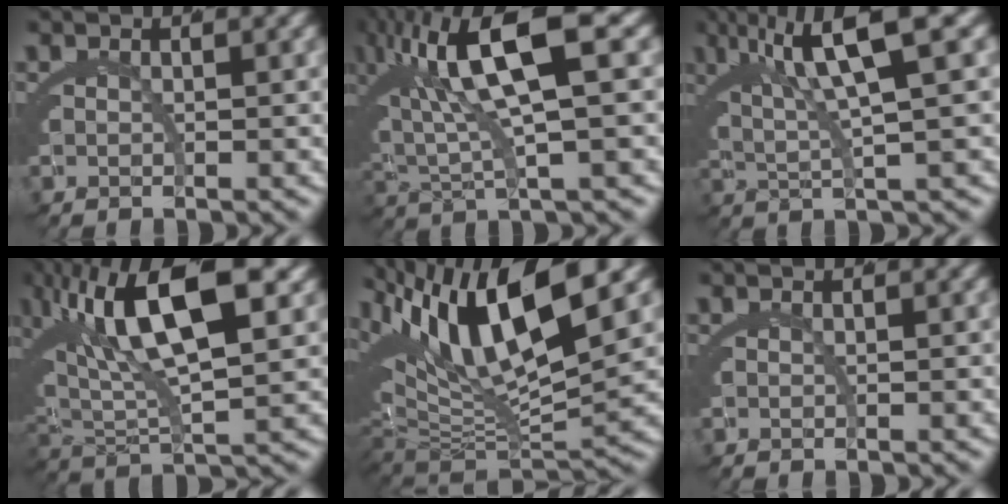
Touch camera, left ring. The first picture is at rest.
{"total": 10.1, "force": [2.6, 4.1, 8.9], "torque": [-0.160, 0.019, 0.041]}
{"total": 6.6, "force": [3.3, 0.3, 5.7], "torque": [-0.084, 0.028, 0.048]}
{"total": 12.5, "force": [4.7, 5.5, 10.3], "torque": [-0.190, 0.025, 0.078]}
{"total": 14.3, "force": [4.1, 7.8, 11.2], "torque": [-0.187, 0.016, 0.064]}
{"total": 0.0}